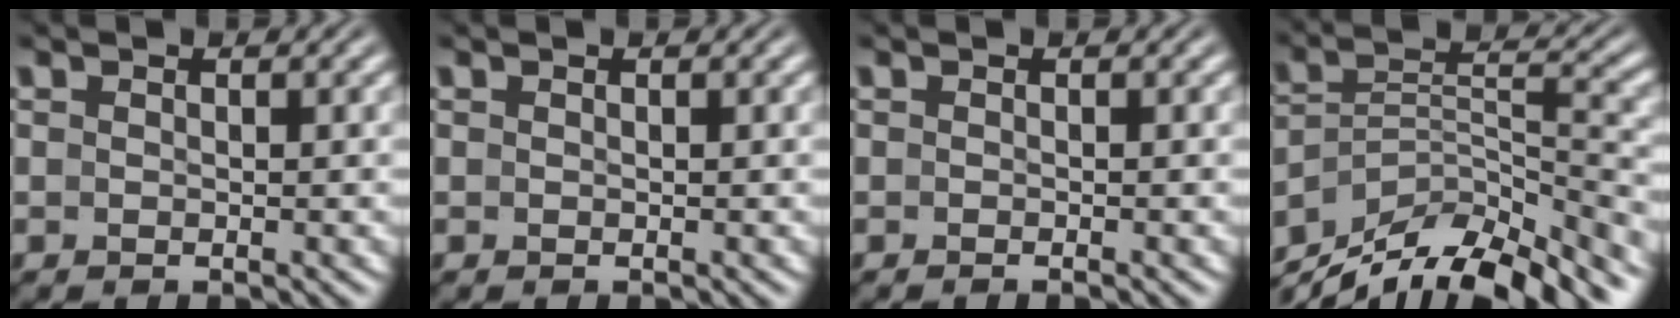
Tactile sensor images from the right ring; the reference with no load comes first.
{"total": 0.0}
{"total": 0.7, "force": [-0.6, -0.3, 0.1], "torque": [0.001, 0.003, -0.011]}
{"total": 11.1, "force": [-7.5, 5.2, 6.2], "torque": [-0.093, -0.037, -0.103]}